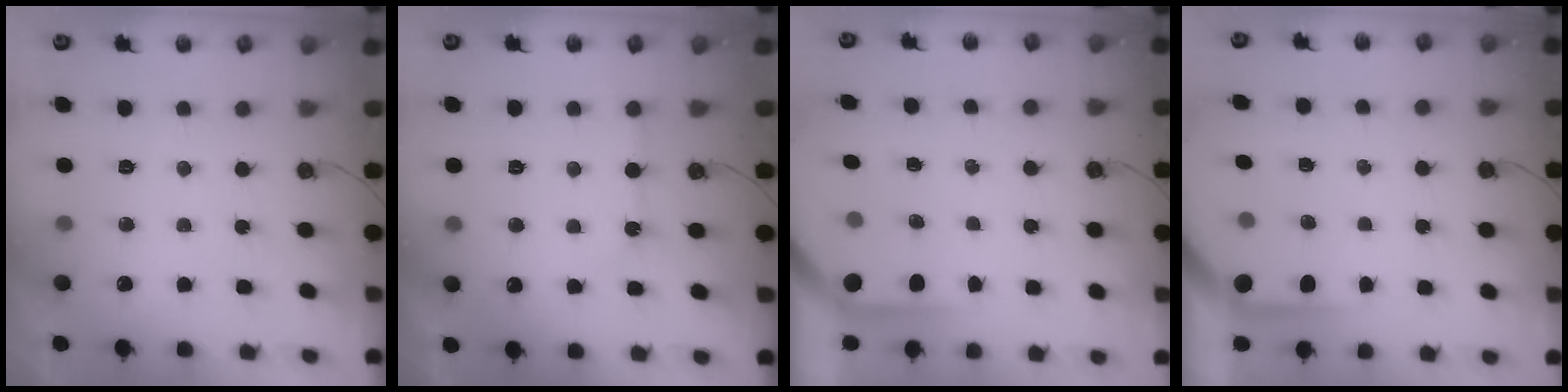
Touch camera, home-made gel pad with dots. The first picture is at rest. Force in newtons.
{"total": 2.9, "press": 2.8, "slide": 0.4}
{"total": 3.5, "press": 3.5, "slide": 0.4}
{"total": 3.3, "press": 3.3, "slide": 0.4}